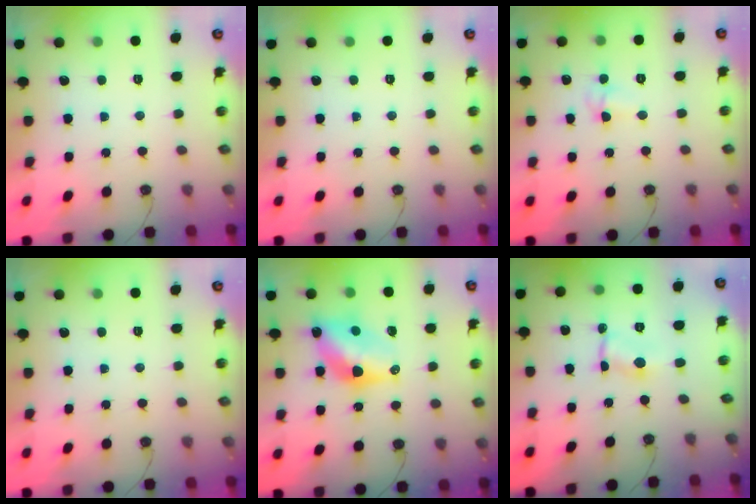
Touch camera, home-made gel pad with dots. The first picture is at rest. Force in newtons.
{"total": 0.0}
{"total": 5.0, "press": 3.3, "slide": 3.7}
{"total": 0.0}
{"total": 10.9, "press": 10.9, "slide": 0.6}
{"total": 0.8, "press": 0.6, "slide": 0.5}